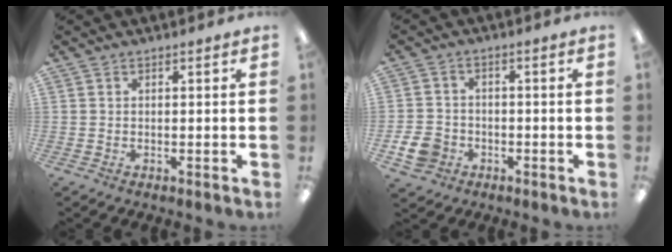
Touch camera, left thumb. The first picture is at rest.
{"total": 6.1, "force": [-2.5, 5.0, 2.4], "torque": [-0.061, 0.015, -0.046]}